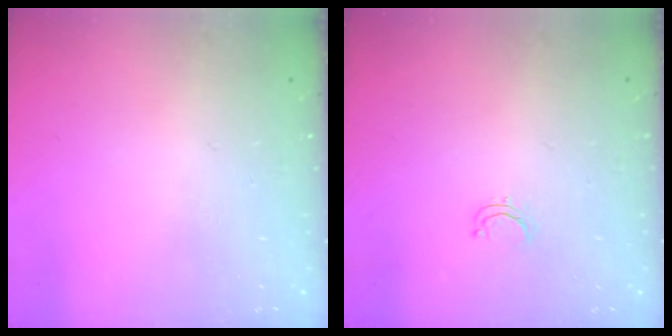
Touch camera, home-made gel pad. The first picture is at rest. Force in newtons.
{"total": 2.8, "press": 2.8, "slide": 0.2}